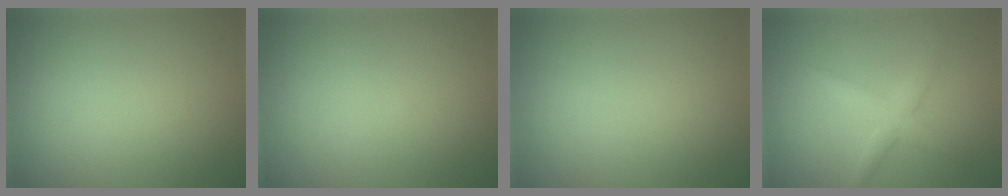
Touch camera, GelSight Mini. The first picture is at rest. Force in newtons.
{"total": 0.0}
{"total": 0.0}
{"total": 2.4, "press": 2.4, "slide": 0.1}